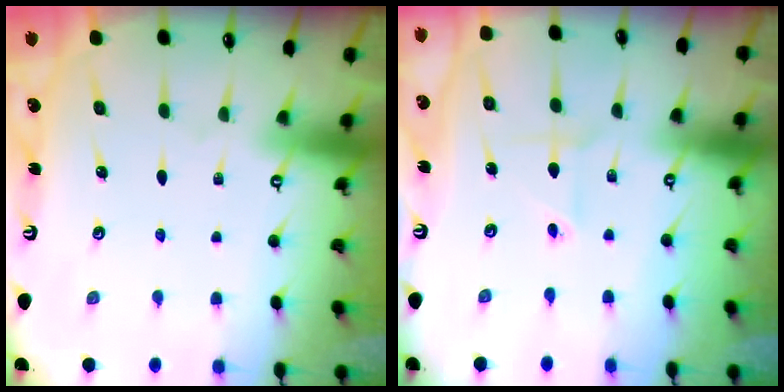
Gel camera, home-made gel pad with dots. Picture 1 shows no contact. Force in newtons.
{"total": 2.0, "press": 1.9, "slide": 0.5}